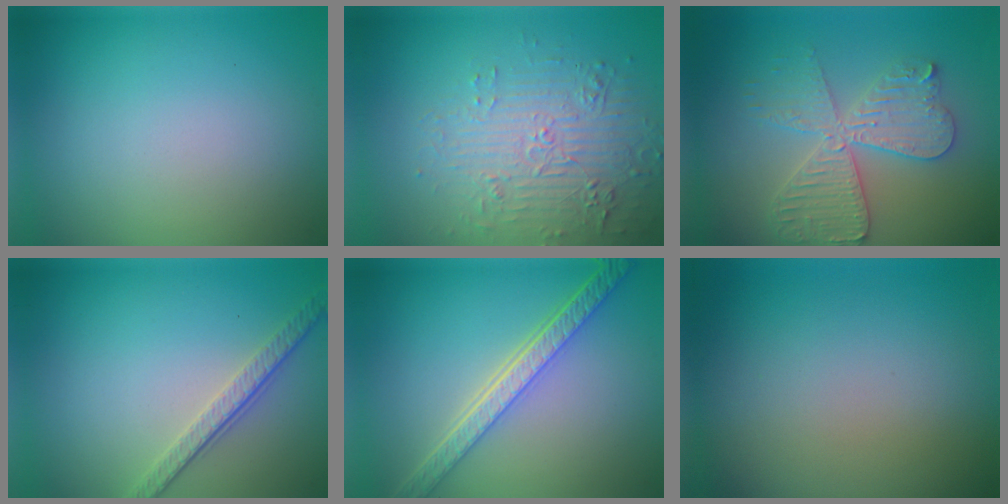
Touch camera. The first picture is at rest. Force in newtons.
{"total": 4.3, "press": 3.9, "slide": 1.7}
{"total": 5.7, "press": 5.6, "slide": 0.8}
{"total": 3.6, "press": 2.5, "slide": 2.6}
{"total": 5.6, "press": 4.3, "slide": 3.5}
{"total": 0.0}